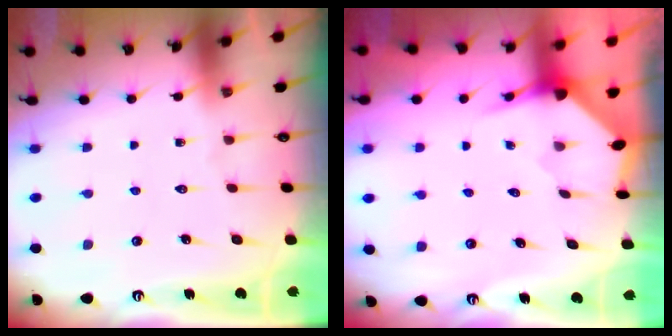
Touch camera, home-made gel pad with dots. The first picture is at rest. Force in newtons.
{"total": 3.2, "press": 3.2, "slide": 0.3}